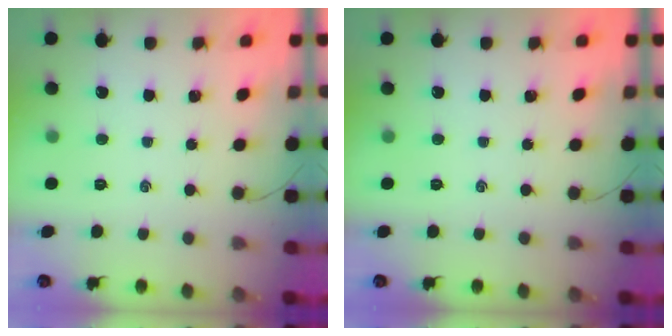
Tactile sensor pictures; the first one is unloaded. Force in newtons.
{"total": 0.0}